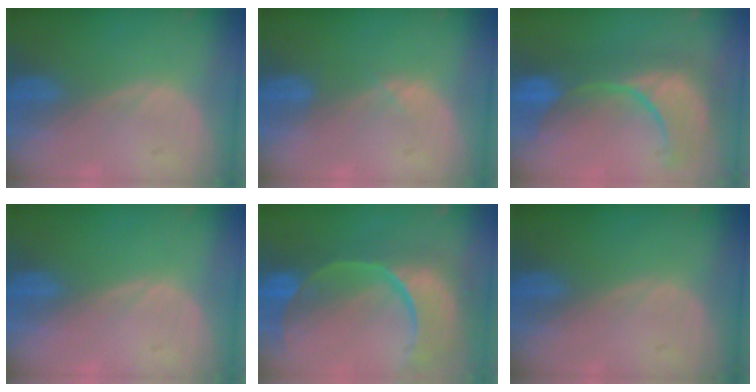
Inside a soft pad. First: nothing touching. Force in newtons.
{"total": 0.9, "press": 0.9, "slide": 0.3}
{"total": 10.9, "press": 10.2, "slide": 3.9}
{"total": 0.0}
{"total": 13.8, "press": 11.0, "slide": 8.4}
{"total": 0.0}